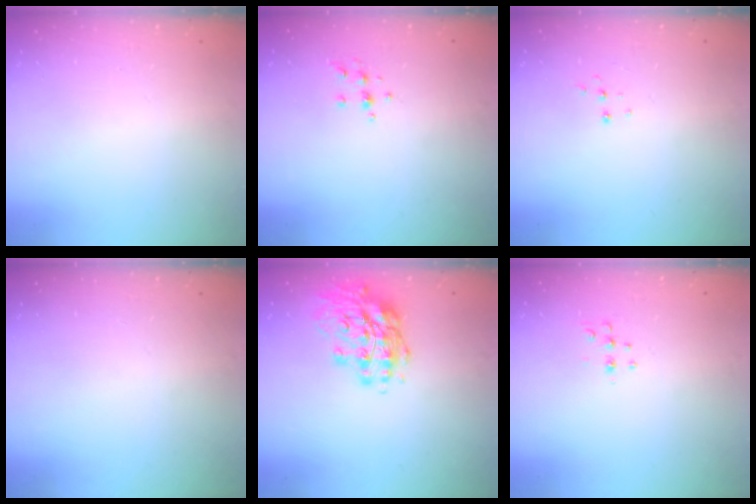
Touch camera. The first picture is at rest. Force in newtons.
{"total": 6.2, "press": 6.1, "slide": 0.7}
{"total": 4.9, "press": 4.9, "slide": 0.7}
{"total": 0.0}
{"total": 15.0, "press": 14.7, "slide": 2.6}
{"total": 5.2, "press": 5.0, "slide": 1.1}